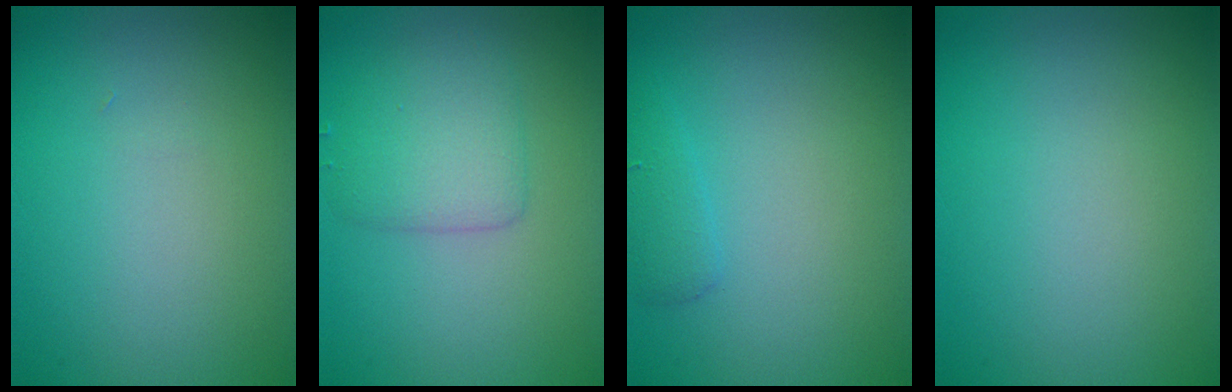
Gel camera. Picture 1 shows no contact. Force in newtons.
{"total": 3.2, "press": 3.2, "slide": 0.1}
{"total": 1.3, "press": 1.3, "slide": 0.1}
{"total": 0.0}